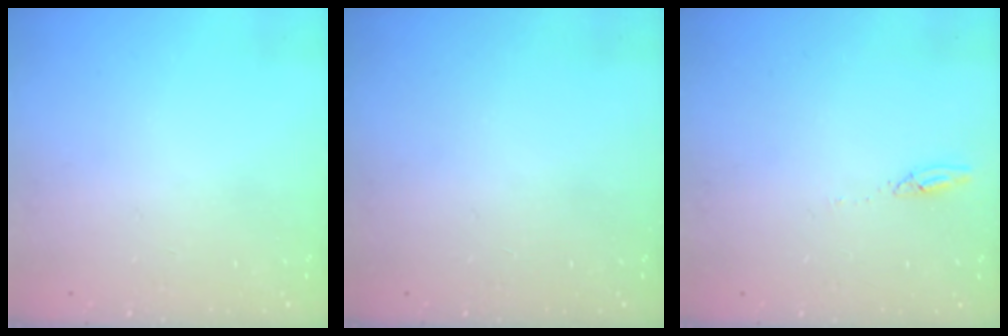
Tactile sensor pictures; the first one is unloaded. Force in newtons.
{"total": 0.0}
{"total": 2.7, "press": 2.7, "slide": 0.2}